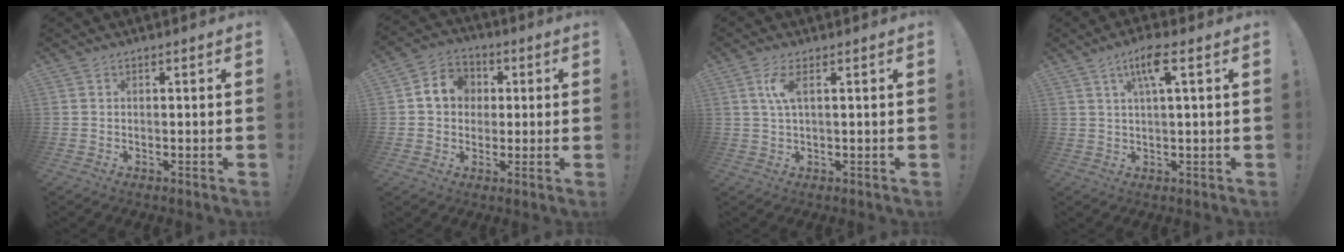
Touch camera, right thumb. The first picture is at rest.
{"total": 8.7, "force": [1.3, 7.9, 3.4], "torque": [-0.053, 0.012, 0.031]}
{"total": 4.9, "force": [1.5, 1.3, 4.5], "torque": [-0.088, 0.001, 0.026]}
{"total": 7.2, "force": [2.9, 1.2, 6.6], "torque": [-0.122, 0.004, 0.044]}